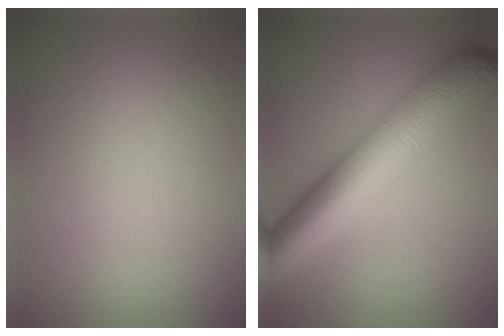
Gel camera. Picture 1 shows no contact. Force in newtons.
{"total": 8.9, "press": 8.9, "slide": 0.1}